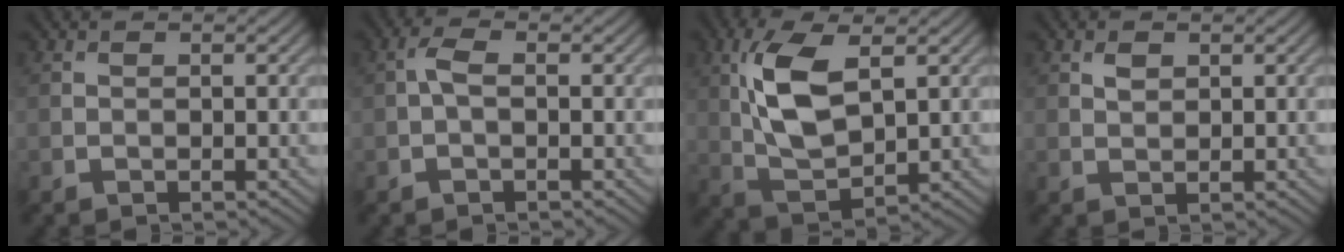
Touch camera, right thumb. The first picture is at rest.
{"total": 1.8, "force": [-0.1, 0.8, 1.6], "torque": [-0.038, 0.008, -0.006]}
{"total": 9.2, "force": [2.4, 4.2, 7.8], "torque": [-0.176, 0.001, 0.046]}
{"total": 1.2, "force": [0.7, 0.8, 0.6], "torque": [-0.012, -0.001, 0.015]}